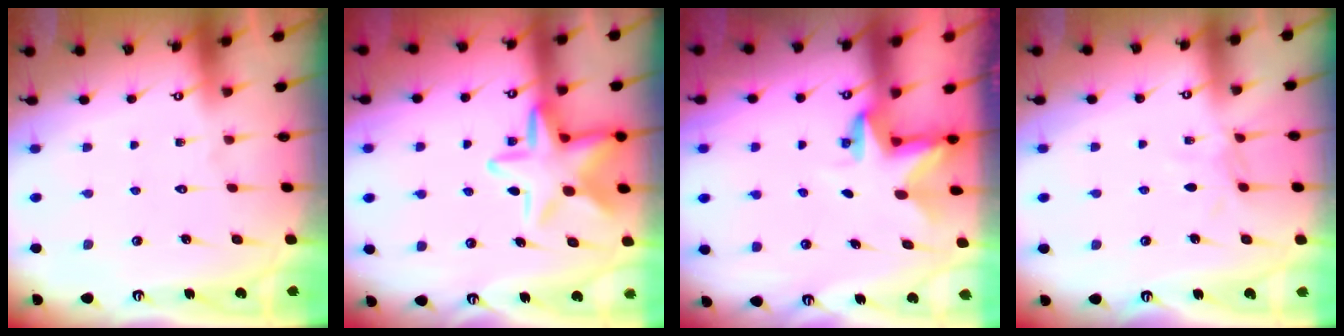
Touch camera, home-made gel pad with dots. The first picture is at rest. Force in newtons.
{"total": 14.2, "press": 14.1, "slide": 1.6}
{"total": 3.0, "press": 3.0, "slide": 0.1}
{"total": 4.7, "press": 4.7, "slide": 0.5}